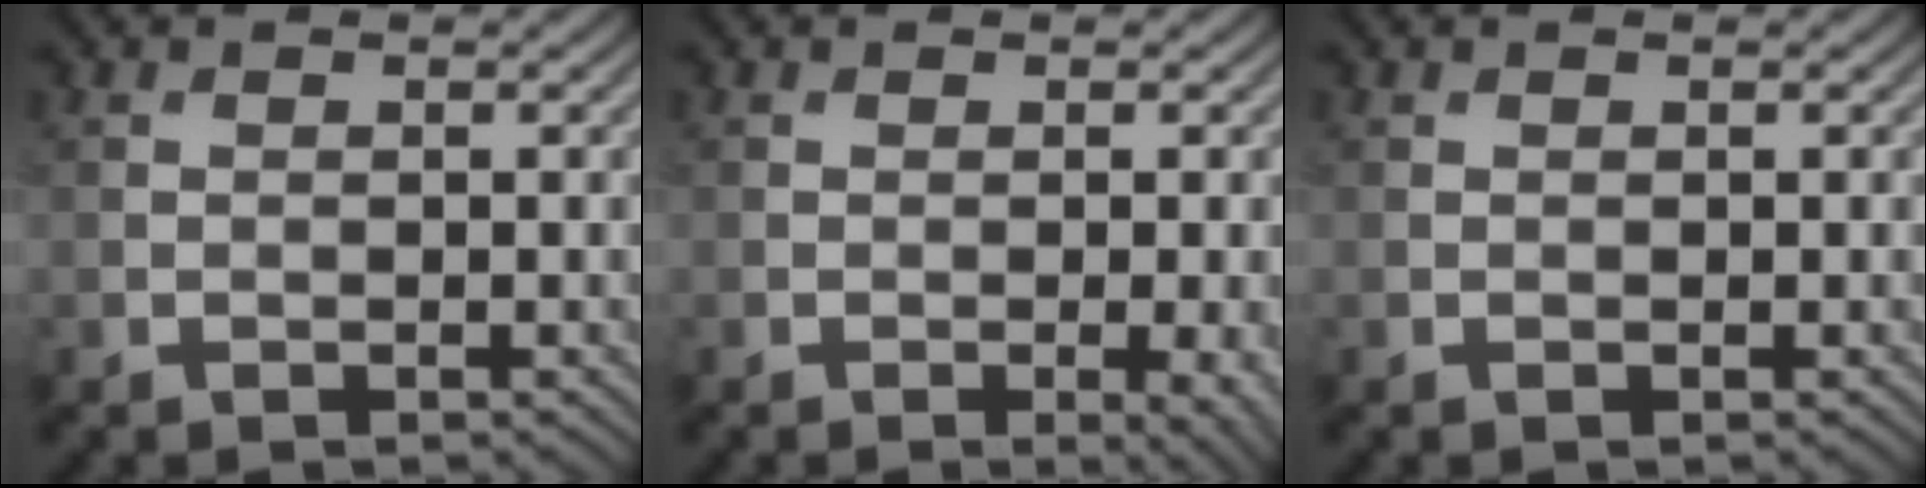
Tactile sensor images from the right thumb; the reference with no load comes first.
{"total": 3.0, "force": [-1.0, 0.8, 2.7], "torque": [-0.039, -0.007, -0.009]}
{"total": 0.0}